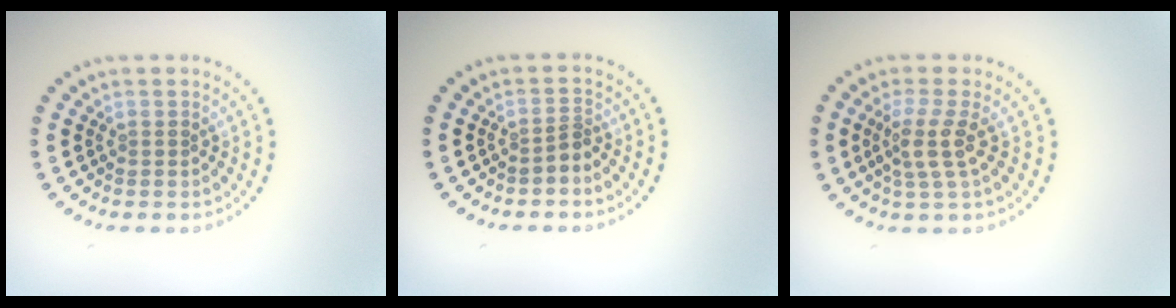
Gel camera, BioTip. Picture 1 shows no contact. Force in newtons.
{"total": 1.1, "press": 0.7, "slide": 0.9}
{"total": 2.7, "press": 2.1, "slide": 1.7}